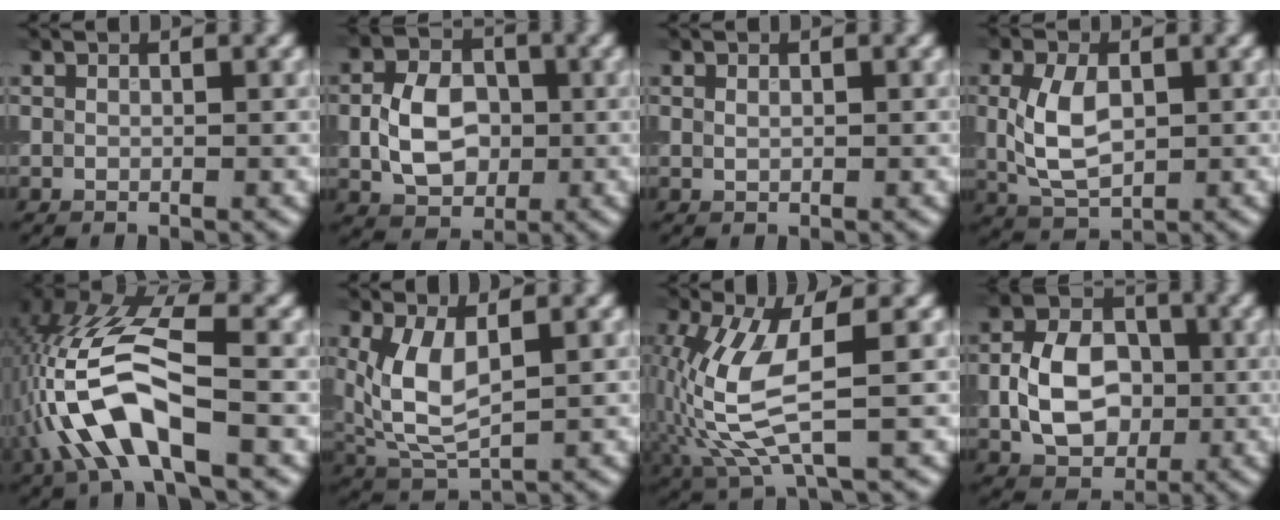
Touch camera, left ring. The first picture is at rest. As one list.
[{"total": 5.9, "force": [-0.4, 4.3, 3.9], "torque": [-0.077, 0.001, -0.007]}, {"total": 0.6, "force": [0.2, 0.4, 0.4], "torque": [-0.009, 0.002, 0.006]}, {"total": 5.2, "force": [0.2, 3.2, 4.2], "torque": [-0.093, 0.001, 0.010]}, {"total": 10.0, "force": [-2.8, 4.2, 8.5], "torque": [-0.193, 0.017, -0.060]}, {"total": 5.7, "force": [1.1, 2.8, 4.8], "torque": [-0.117, -0.005, 0.028]}, {"total": 8.1, "force": [-0.4, 2.7, 7.6], "torque": [-0.193, -0.003, -0.004]}, {"total": 7.3, "force": [-0.7, 5.3, 4.9], "torque": [-0.093, 0.005, -0.017]}]